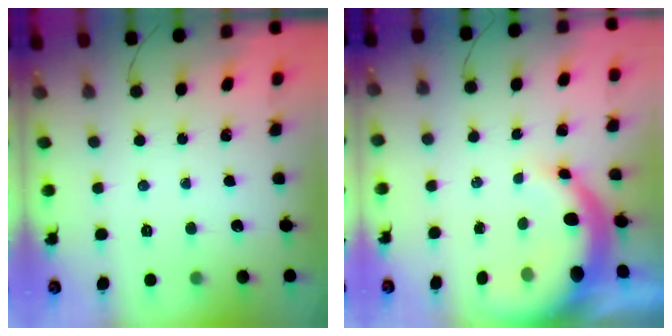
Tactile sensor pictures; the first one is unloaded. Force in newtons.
{"total": 8.4, "press": 8.2, "slide": 1.4}